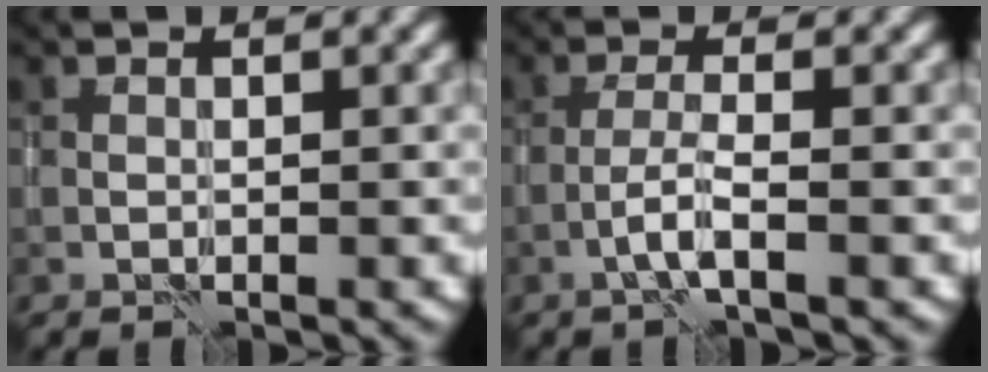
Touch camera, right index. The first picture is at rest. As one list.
[{"total": 2.1, "force": [-1.1, -0.1, 1.7], "torque": [-0.038, 0.008, -0.028]}]